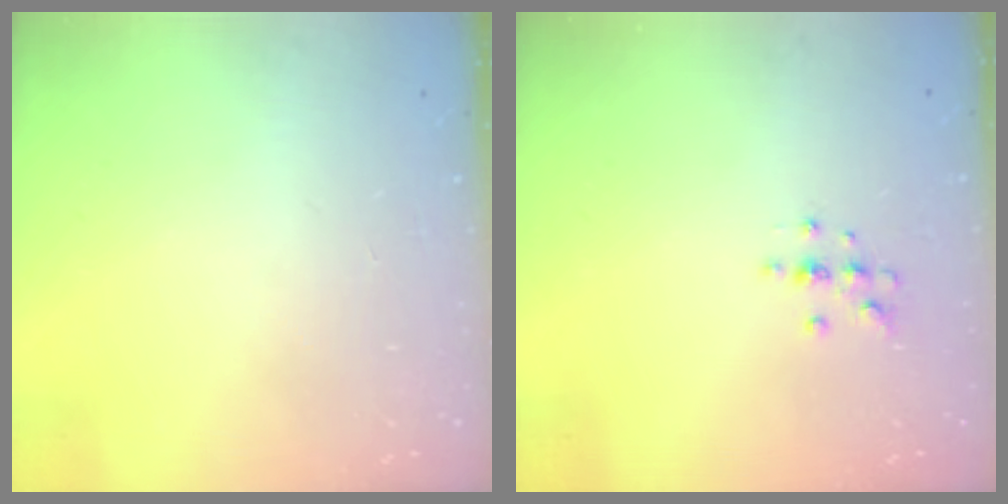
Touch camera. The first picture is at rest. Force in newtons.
{"total": 4.3, "press": 4.2, "slide": 1.0}